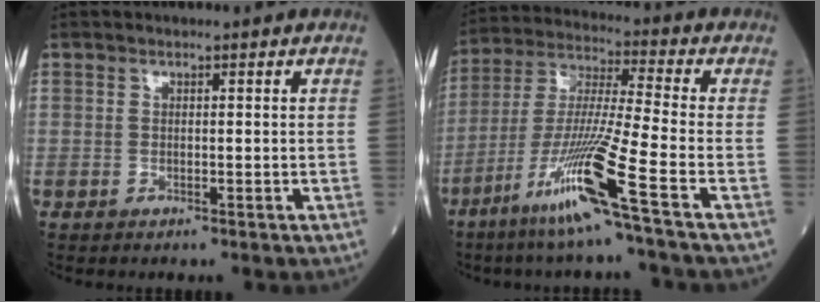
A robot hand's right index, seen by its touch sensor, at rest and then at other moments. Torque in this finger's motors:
{"motor_torque": [1.63, -0.50, 0.94, 0.21]}